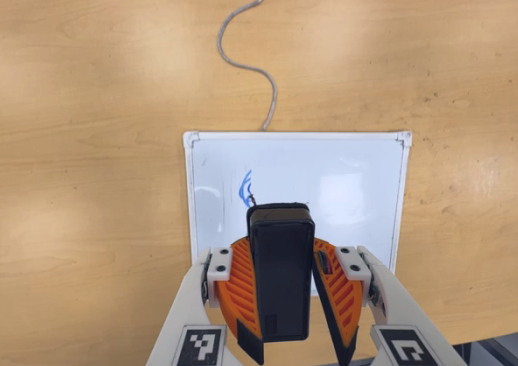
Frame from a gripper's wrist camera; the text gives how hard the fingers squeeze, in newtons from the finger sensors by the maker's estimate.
{"total": 8.4, "left": 8.9, "right": 7.8}